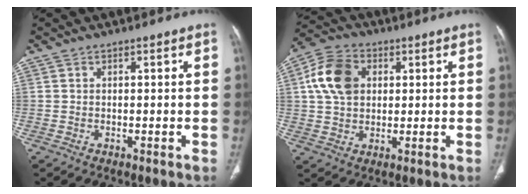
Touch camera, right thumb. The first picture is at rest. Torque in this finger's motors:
{"motor_torque": [-0.43, 0.48, 0.10, -0.09, 0.11]}